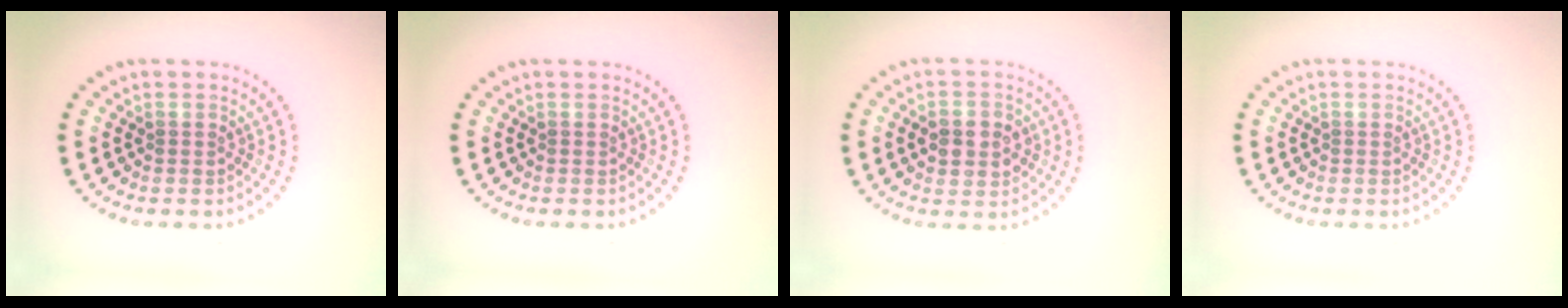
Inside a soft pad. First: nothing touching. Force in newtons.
{"total": 0.0}
{"total": 2.9, "press": 2.9, "slide": 0.4}
{"total": 0.0}